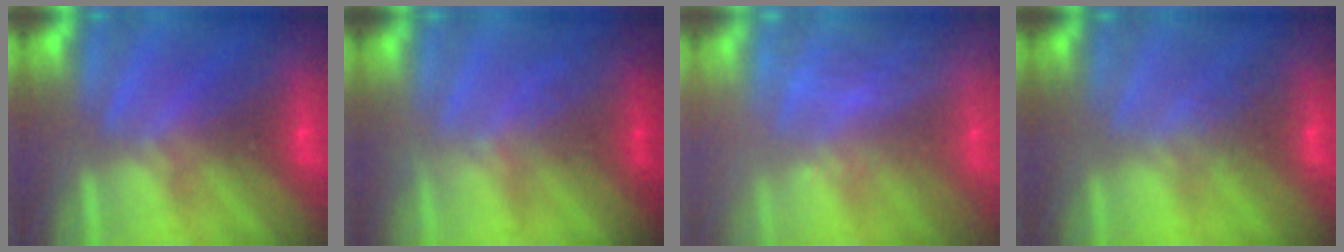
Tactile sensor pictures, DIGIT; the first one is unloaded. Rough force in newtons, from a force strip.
{"total": 1.8}
{"total": 3.2}
{"total": 2.7}